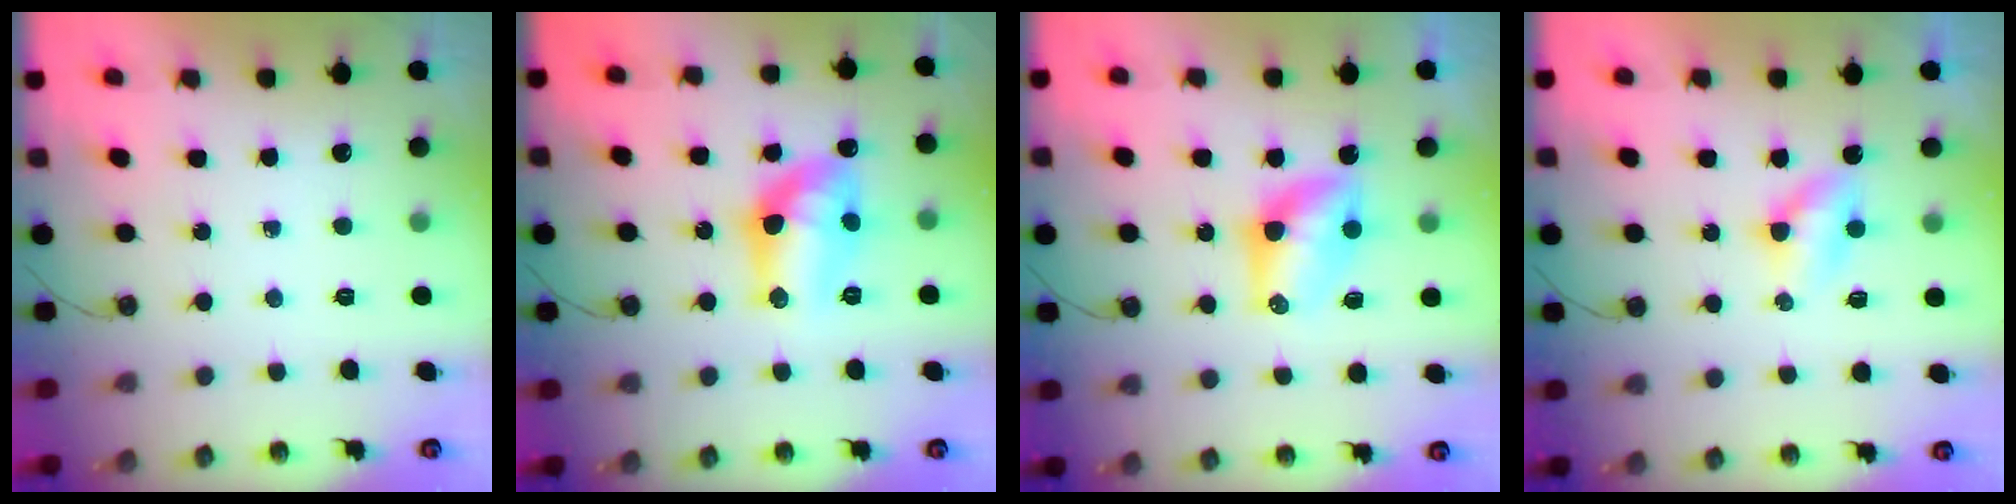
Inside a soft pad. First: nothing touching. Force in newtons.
{"total": 13.5, "press": 13.4, "slide": 0.8}
{"total": 8.2, "press": 8.2, "slide": 0.7}
{"total": 3.7, "press": 3.6, "slide": 0.6}